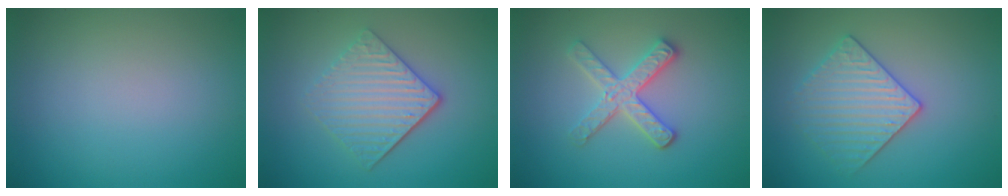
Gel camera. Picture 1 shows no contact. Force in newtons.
{"total": 4.3, "press": 3.4, "slide": 2.6}
{"total": 3.4, "press": 3.0, "slide": 1.6}
{"total": 3.3, "press": 3.3, "slide": 0.2}